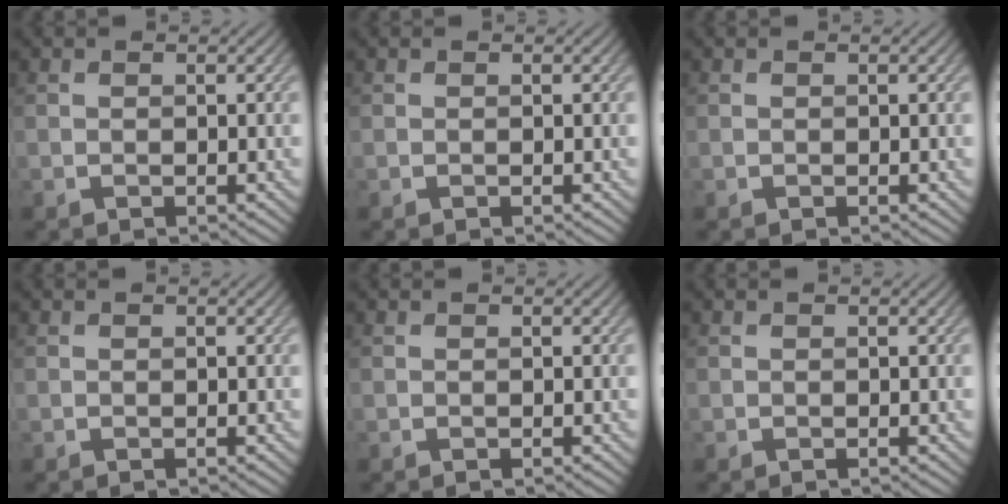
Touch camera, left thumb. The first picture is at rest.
{"total": 0.0}
{"total": 0.0}
{"total": 0.0}
{"total": 0.0}
{"total": 0.0}